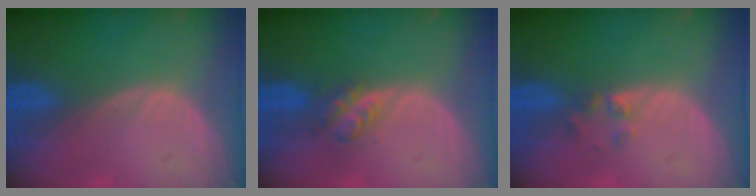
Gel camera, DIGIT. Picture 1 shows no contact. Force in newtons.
{"total": 3.7, "press": 3.1, "slide": 1.9}
{"total": 1.9, "press": 1.7, "slide": 0.8}